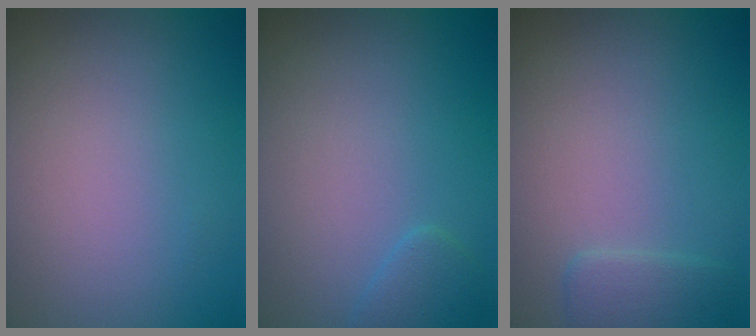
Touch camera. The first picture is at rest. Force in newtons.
{"total": 1.3, "press": 1.2, "slide": 0.1}
{"total": 1.6, "press": 1.6, "slide": 0.1}